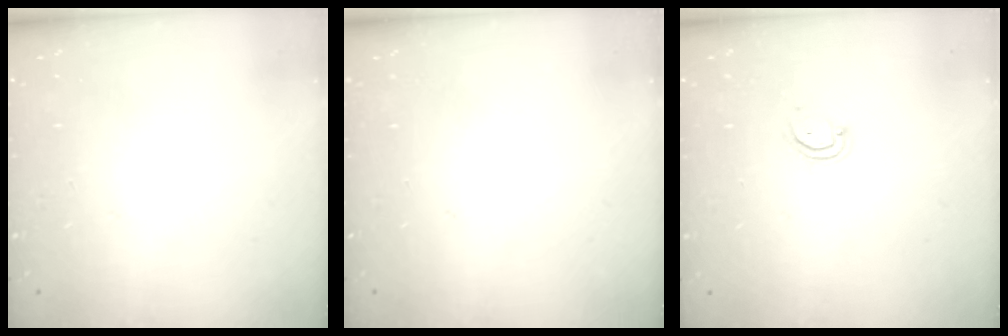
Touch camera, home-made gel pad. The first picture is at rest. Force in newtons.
{"total": 0.0}
{"total": 2.5, "press": 2.5, "slide": 0.1}